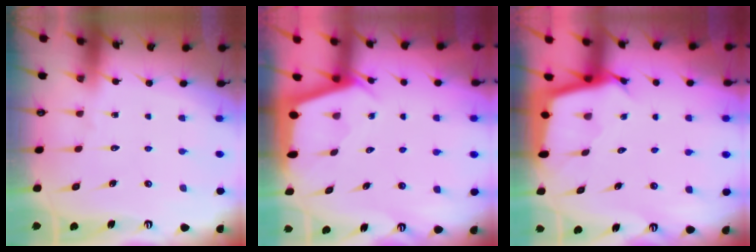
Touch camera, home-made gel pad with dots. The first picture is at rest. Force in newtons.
{"total": 2.4, "press": 2.4, "slide": 0.2}
{"total": 2.7, "press": 2.7, "slide": 0.1}